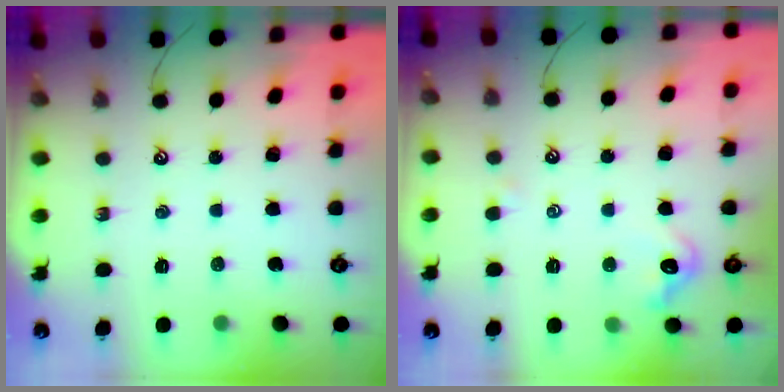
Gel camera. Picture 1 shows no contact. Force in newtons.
{"total": 1.3, "press": 1.1, "slide": 0.7}